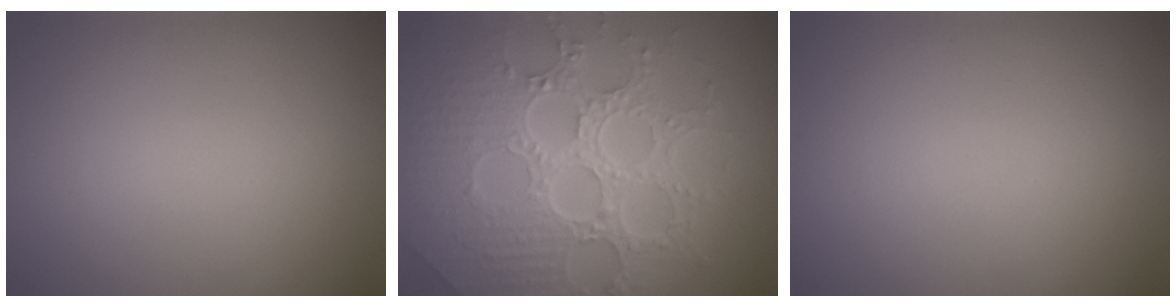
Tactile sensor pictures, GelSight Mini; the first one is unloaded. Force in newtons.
{"total": 8.2, "press": 6.0, "slide": 5.6}
{"total": 0.0}